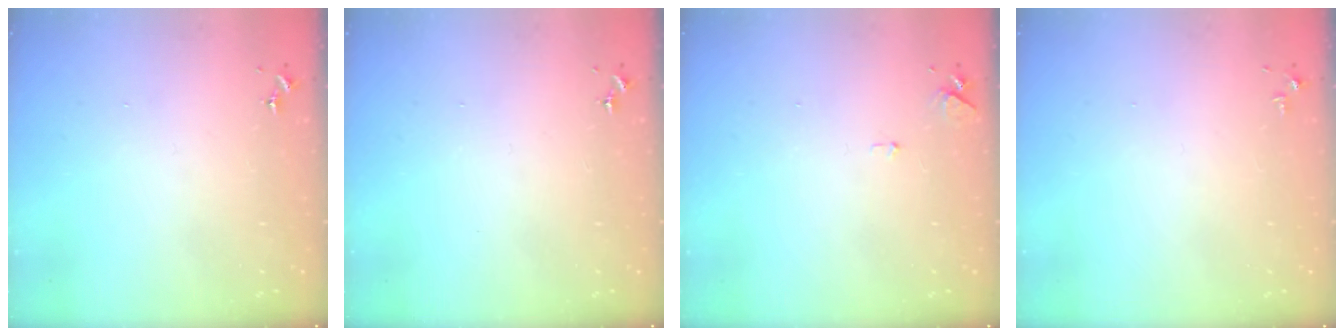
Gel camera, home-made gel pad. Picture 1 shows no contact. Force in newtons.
{"total": 0.0}
{"total": 5.6, "press": 5.5, "slide": 0.8}
{"total": 2.8, "press": 2.8, "slide": 0.4}